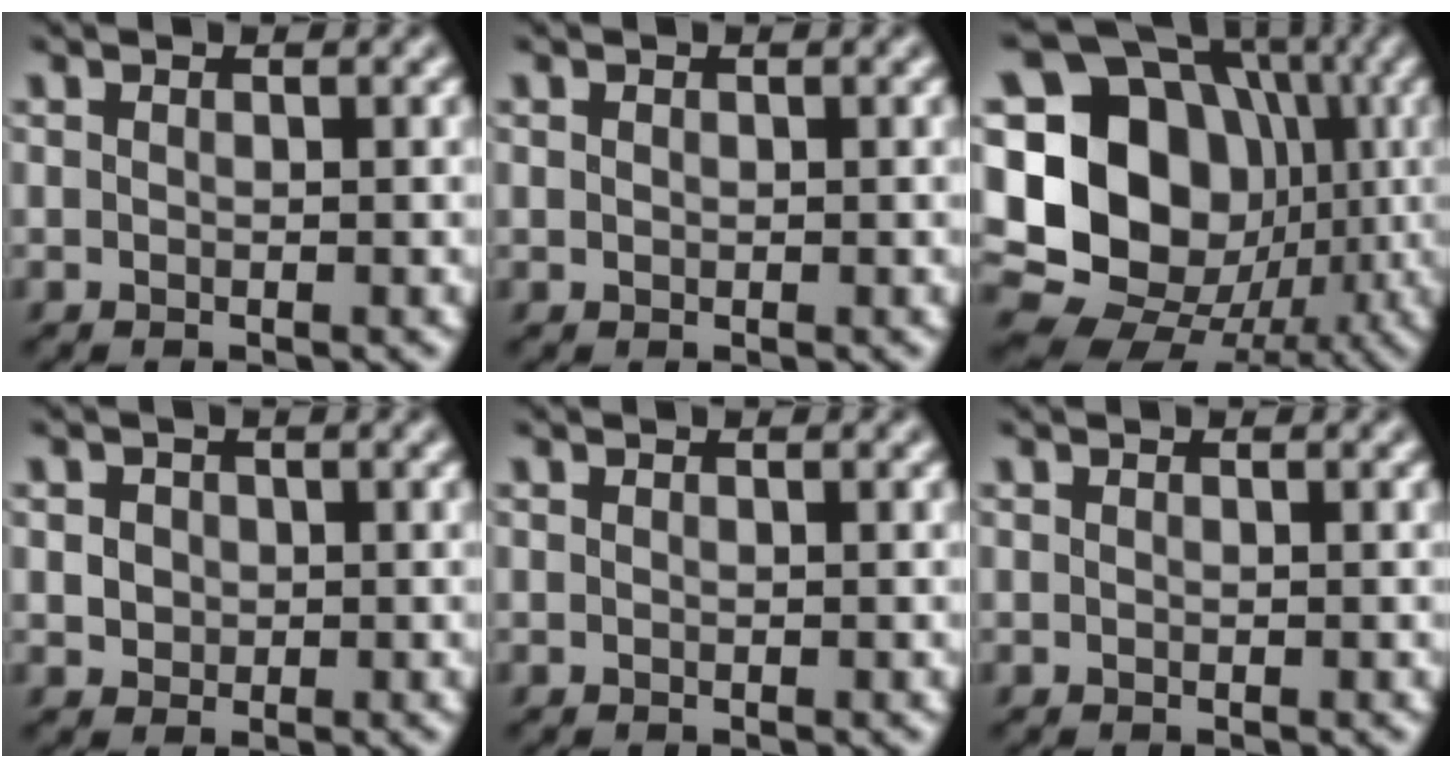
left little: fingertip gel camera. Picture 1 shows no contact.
{"total": 0.0}
{"total": 21.6, "force": [0.3, 19.0, 10.2], "torque": [-0.196, 0.035, -0.035]}
{"total": 2.5, "force": [0.5, 2.1, 1.2], "torque": [-0.022, 0.008, 0.004]}
{"total": 0.0}
{"total": 0.0}